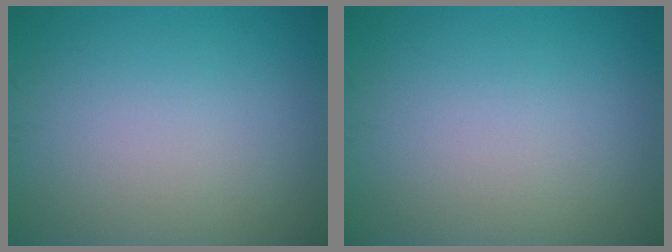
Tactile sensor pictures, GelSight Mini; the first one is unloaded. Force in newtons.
{"total": 0.0}